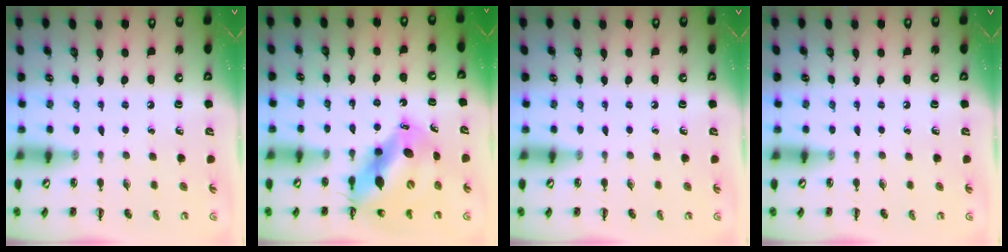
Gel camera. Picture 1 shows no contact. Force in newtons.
{"total": 14.3, "press": 13.7, "slide": 4.1}
{"total": 0.0}
{"total": 0.0}